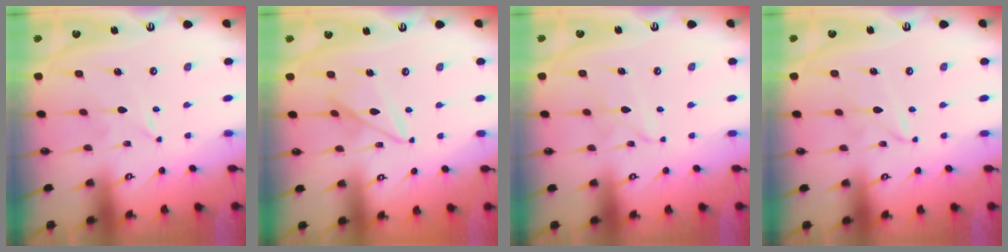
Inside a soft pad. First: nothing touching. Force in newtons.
{"total": 8.7, "press": 8.7, "slide": 0.6}
{"total": 2.7, "press": 2.7, "slide": 0.2}
{"total": 1.9, "press": 1.8, "slide": 0.3}